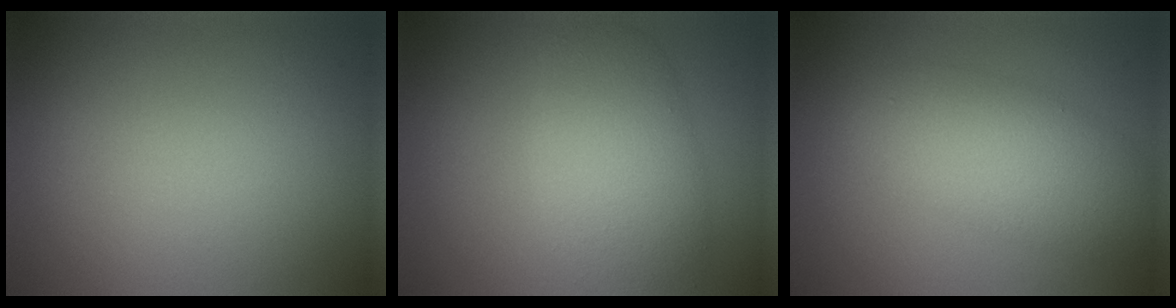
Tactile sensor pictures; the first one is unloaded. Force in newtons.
{"total": 5.9, "press": 5.9, "slide": 0.2}
{"total": 5.1, "press": 5.1, "slide": 0.1}